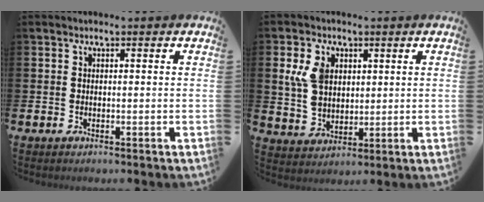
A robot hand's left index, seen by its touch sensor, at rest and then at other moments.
{"total": 6.1, "force": [2.6, 4.5, 3.3], "torque": [-0.067, 0.011, 0.045]}